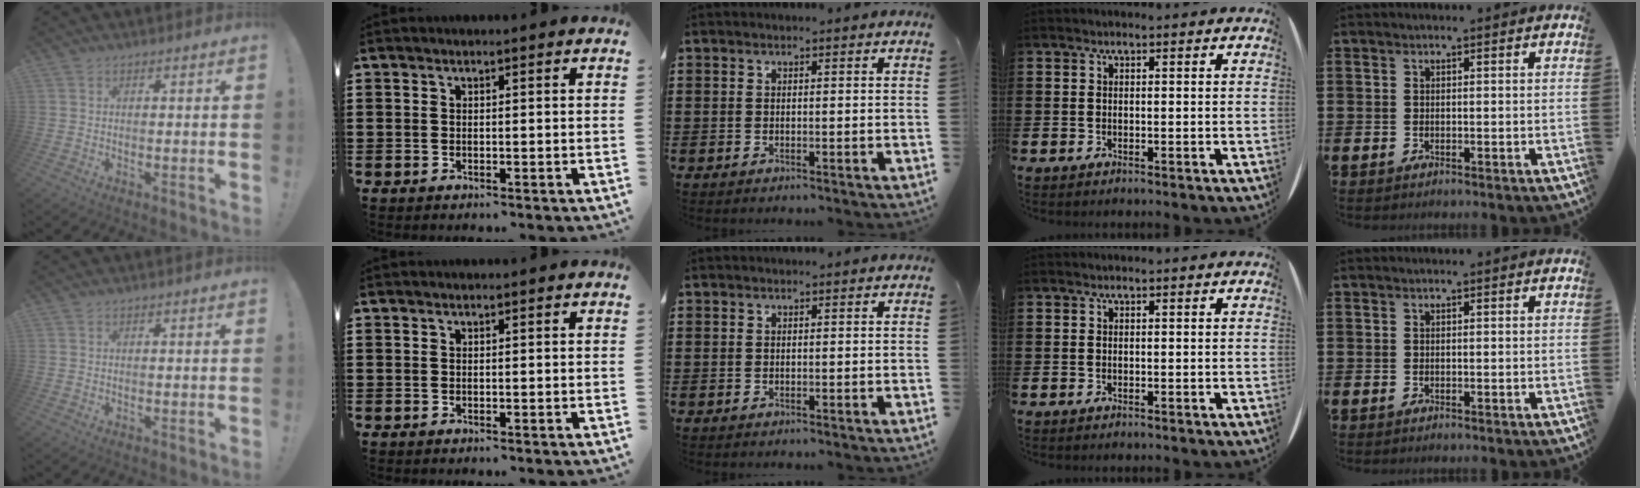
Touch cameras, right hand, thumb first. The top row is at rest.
{}